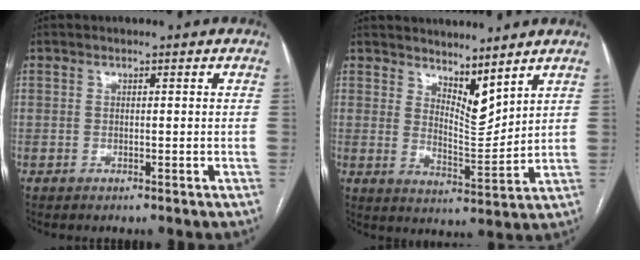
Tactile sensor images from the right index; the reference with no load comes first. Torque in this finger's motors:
{"motor_torque": [-0.11, 0.26, -0.02, 0.00]}